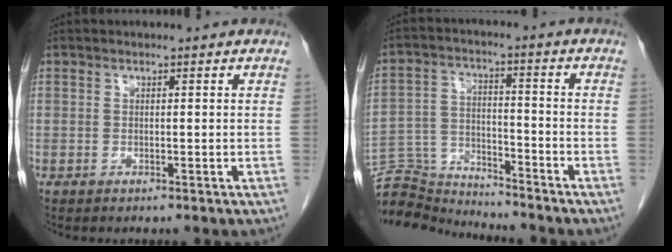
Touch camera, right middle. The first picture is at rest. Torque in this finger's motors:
{"motor_torque": [-0.34, -0.06, -0.17, -0.06]}